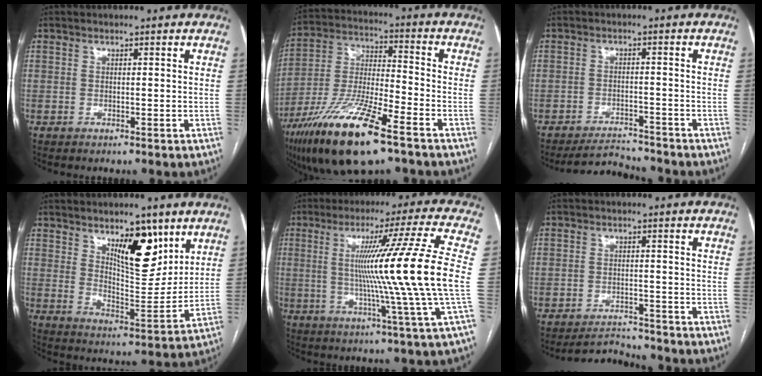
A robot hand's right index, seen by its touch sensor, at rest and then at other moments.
{"total": 18.0, "force": [-10.9, 3.0, 13.9], "torque": [-0.301, -0.032, -0.199]}
{"total": 4.8, "force": [-4.8, 0.5, -0.2], "torque": [0.000, -0.004, -0.077]}
{"total": 11.3, "force": [6.3, 4.0, 8.5], "torque": [-0.133, -0.010, 0.112]}
{"total": 17.6, "force": [0.2, -3.6, 17.2], "torque": [-0.265, -0.014, -0.008]}
{"total": 4.1, "force": [-4.0, 0.5, -0.6], "torque": [0.010, -0.001, -0.062]}